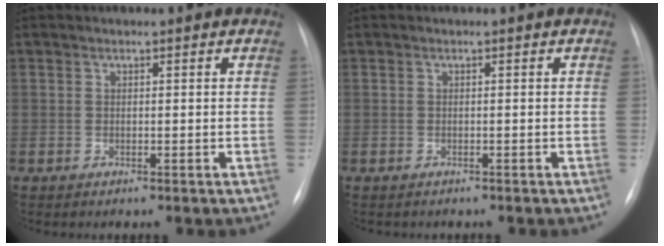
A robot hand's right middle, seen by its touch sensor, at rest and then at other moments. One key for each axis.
{"total": 1.1, "fx": -1.0, "fy": 0.4, "fz": 0.3, "tx": -0.013, "ty": -0.002, "tz": -0.010}